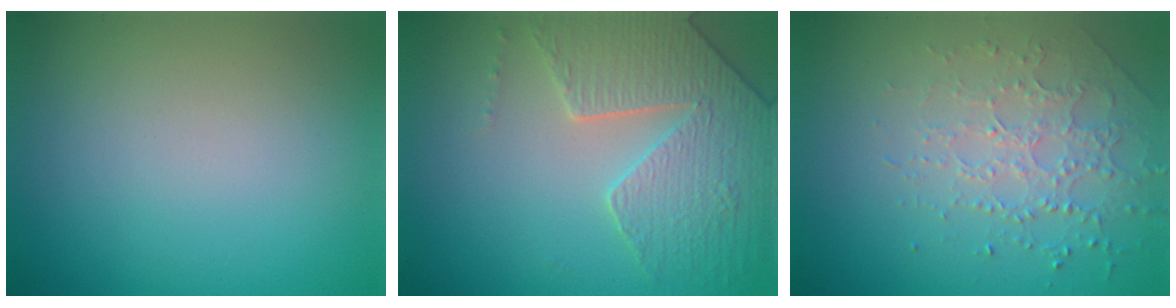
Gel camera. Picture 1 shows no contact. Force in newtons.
{"total": 4.3, "press": 4.2, "slide": 0.9}
{"total": 2.1, "press": 1.9, "slide": 0.9}